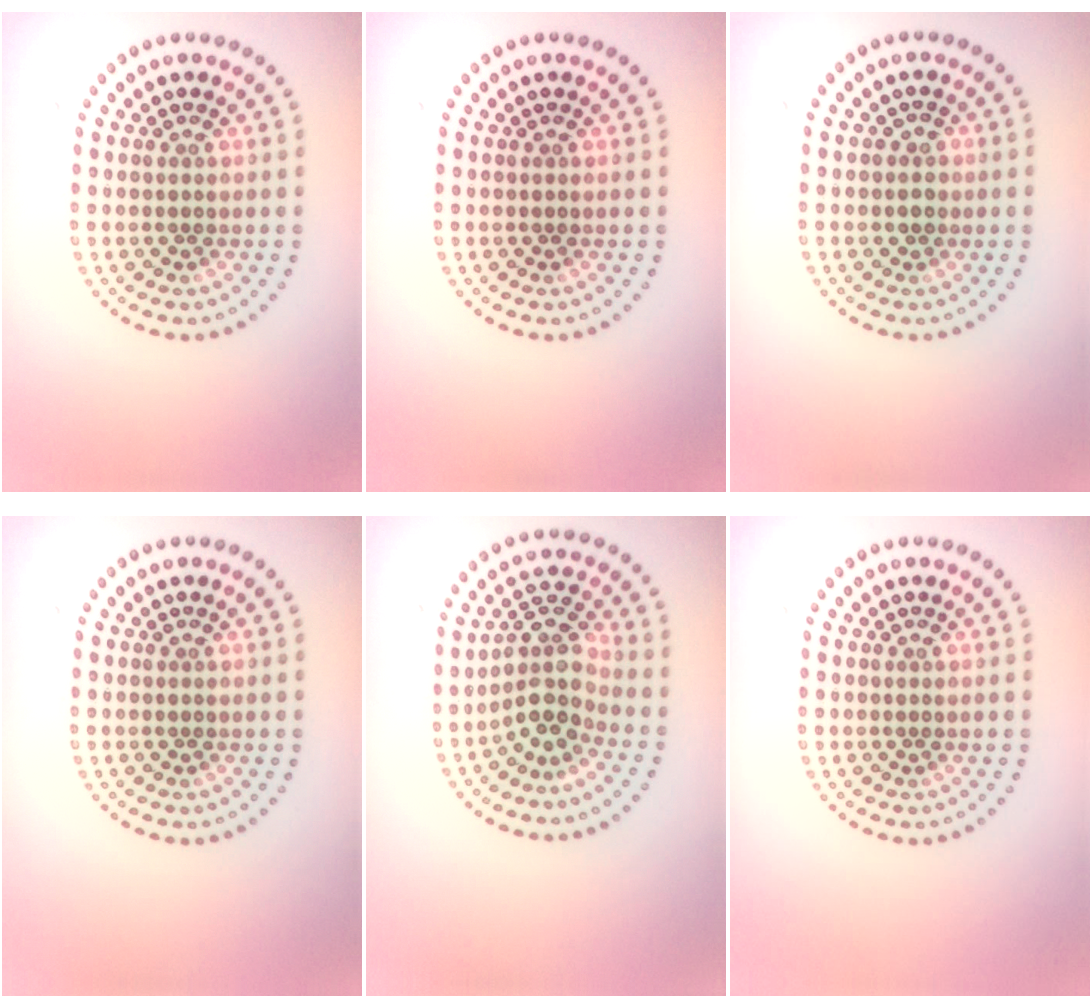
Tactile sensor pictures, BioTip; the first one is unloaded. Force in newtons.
{"total": 0.0}
{"total": 1.0, "press": 0.8, "slide": 0.7}
{"total": 0.0}
{"total": 3.9, "press": 3.1, "slide": 2.4}
{"total": 0.0}